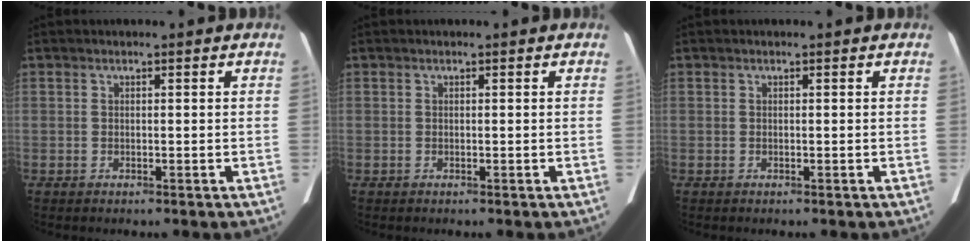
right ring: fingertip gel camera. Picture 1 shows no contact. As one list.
[{"total": 0.0}, {"total": 0.0}]